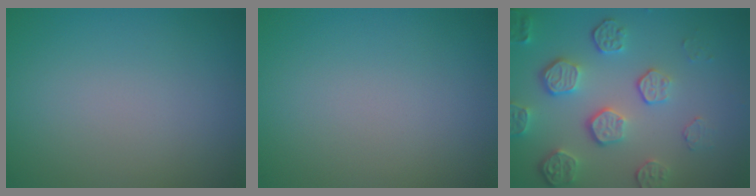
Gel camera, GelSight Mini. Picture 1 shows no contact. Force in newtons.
{"total": 0.0}
{"total": 5.4, "press": 4.1, "slide": 3.4}